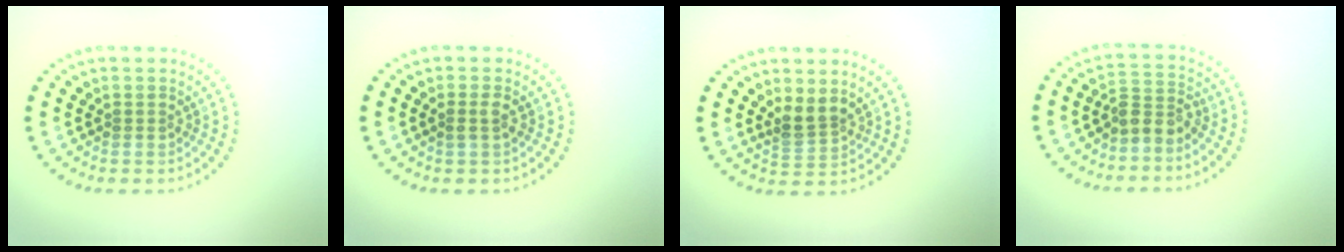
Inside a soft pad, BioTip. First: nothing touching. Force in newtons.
{"total": 0.8, "press": 0.8, "slide": 0.3}
{"total": 2.3, "press": 1.8, "slide": 1.5}
{"total": 2.5, "press": 1.9, "slide": 1.6}